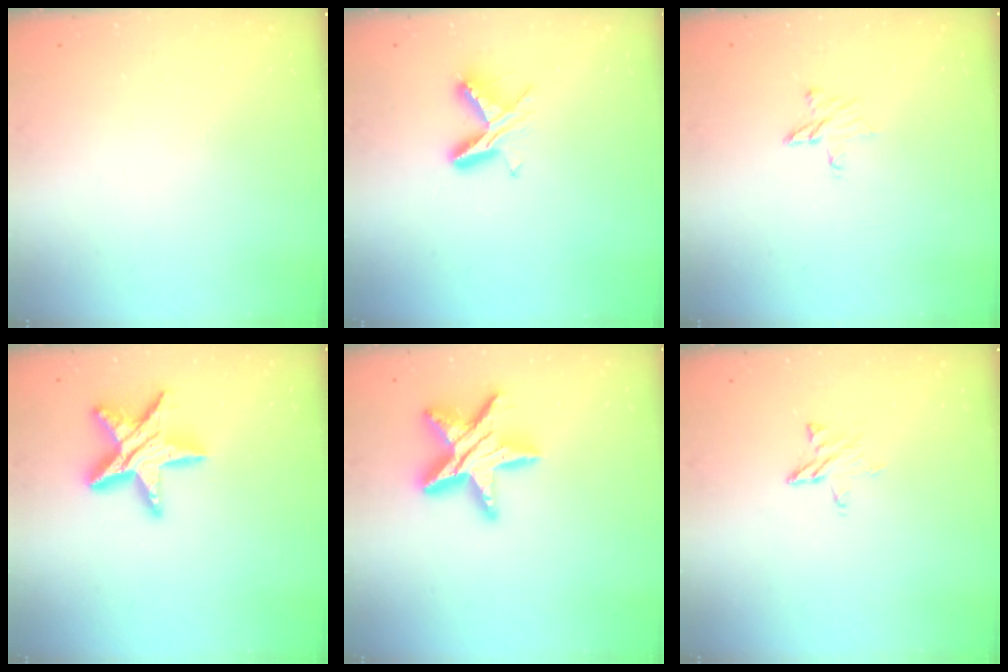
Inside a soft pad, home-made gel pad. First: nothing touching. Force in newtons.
{"total": 7.1, "press": 7.0, "slide": 0.7}
{"total": 5.8, "press": 5.8, "slide": 0.5}
{"total": 15.6, "press": 15.5, "slide": 1.0}
{"total": 16.6, "press": 16.6, "slide": 1.1}
{"total": 3.9, "press": 3.9, "slide": 0.3}